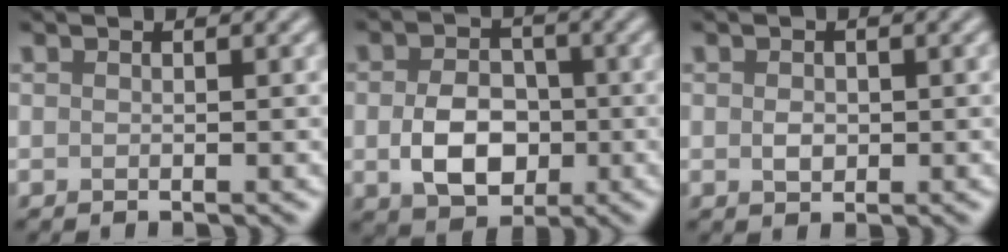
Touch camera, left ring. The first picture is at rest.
{"total": 5.5, "force": [-0.9, 4.0, 3.7], "torque": [-0.073, -0.005, -0.016]}
{"total": 1.3, "force": [0.0, 1.0, 0.9], "torque": [-0.016, -0.002, -0.001]}